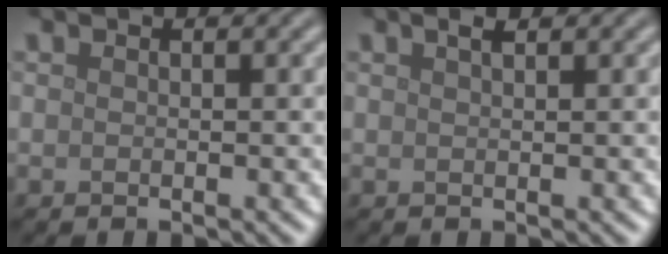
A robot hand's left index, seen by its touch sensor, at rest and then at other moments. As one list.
[{"total": 1.1, "force": [0.7, 0.3, 0.8], "torque": [-0.013, 0.003, 0.011]}]